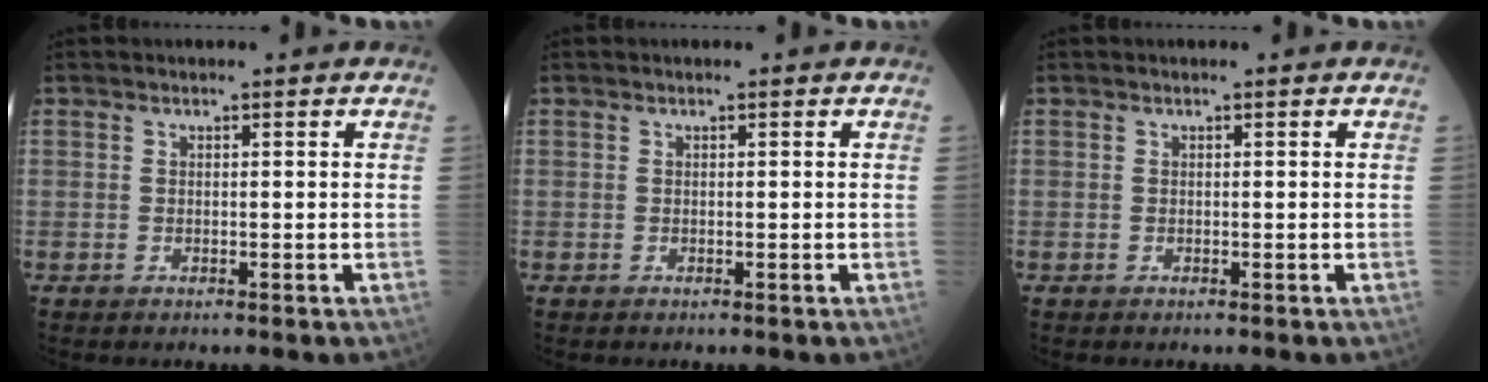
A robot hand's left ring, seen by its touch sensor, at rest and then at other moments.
{"total": 0.0}
{"total": 0.0}